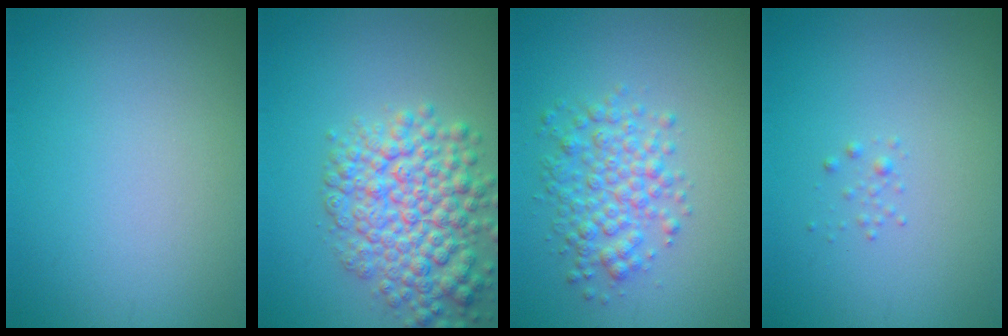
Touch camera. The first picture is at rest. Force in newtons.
{"total": 7.0, "press": 7.0, "slide": 0.3}
{"total": 3.7, "press": 3.7, "slide": 0.0}
{"total": 0.6, "press": 0.6, "slide": 0.0}